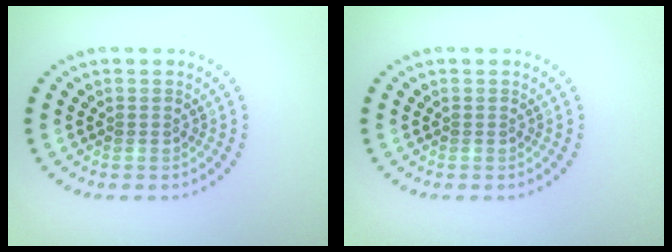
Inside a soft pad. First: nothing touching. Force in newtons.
{"total": 0.0}